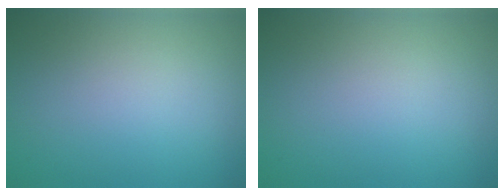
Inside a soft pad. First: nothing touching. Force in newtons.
{"total": 0.0}